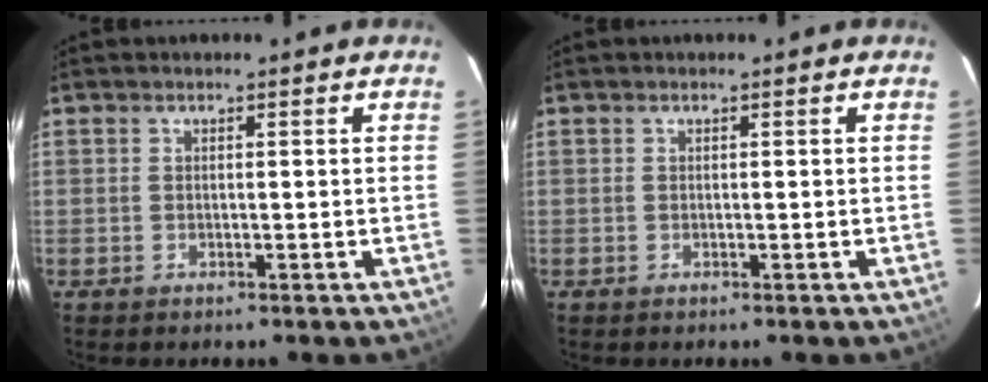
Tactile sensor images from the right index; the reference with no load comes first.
{"total": 0.0}